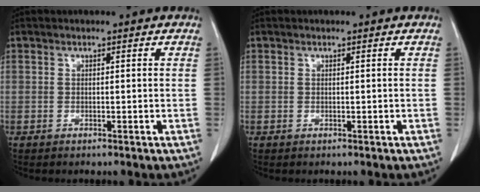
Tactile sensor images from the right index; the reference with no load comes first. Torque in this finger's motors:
{"motor_torque": [-0.04, 0.05, -0.01, 0.00]}